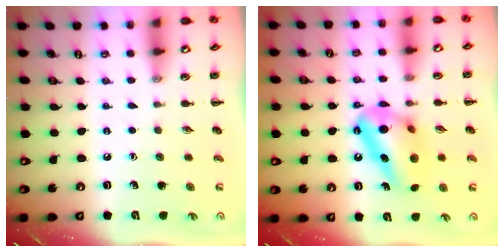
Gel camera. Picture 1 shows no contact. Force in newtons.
{"total": 13.6, "press": 13.6, "slide": 0.3}